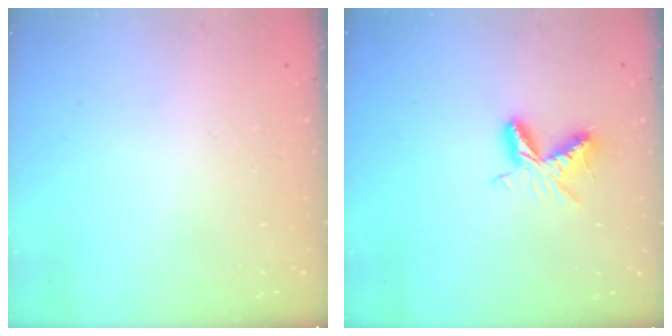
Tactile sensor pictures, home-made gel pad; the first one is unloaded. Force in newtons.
{"total": 6.6, "press": 6.6, "slide": 0.7}